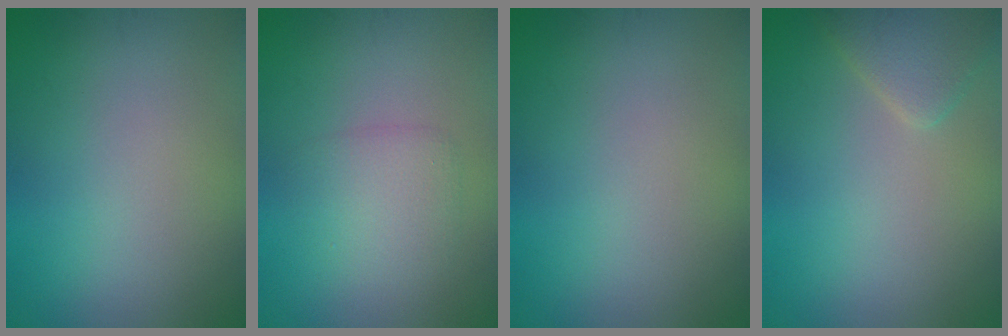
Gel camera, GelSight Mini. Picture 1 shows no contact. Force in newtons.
{"total": 2.5, "press": 2.5, "slide": 0.3}
{"total": 0.0}
{"total": 2.4, "press": 2.4, "slide": 0.2}